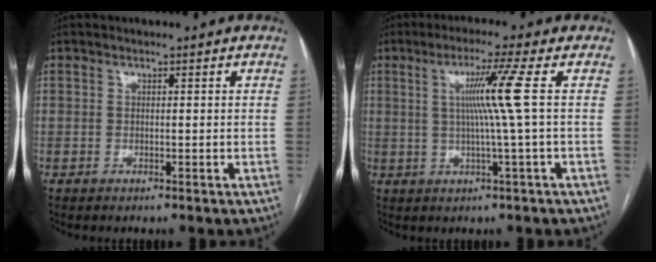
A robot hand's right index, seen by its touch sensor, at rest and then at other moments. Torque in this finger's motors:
{"motor_torque": [0.90, 0.21, 0.29, 0.10]}